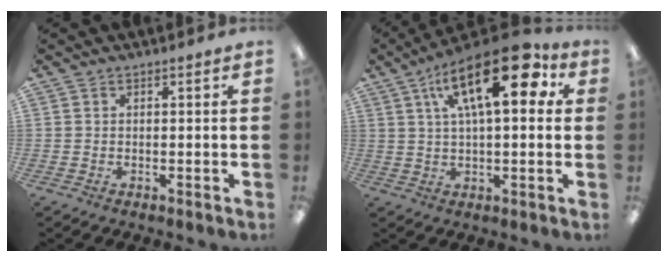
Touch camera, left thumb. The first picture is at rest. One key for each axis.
{"total": 20.3, "fx": 7.9, "fy": 8.3, "fz": 16.8, "tx": -0.266, "ty": -0.024, "tz": 0.117}